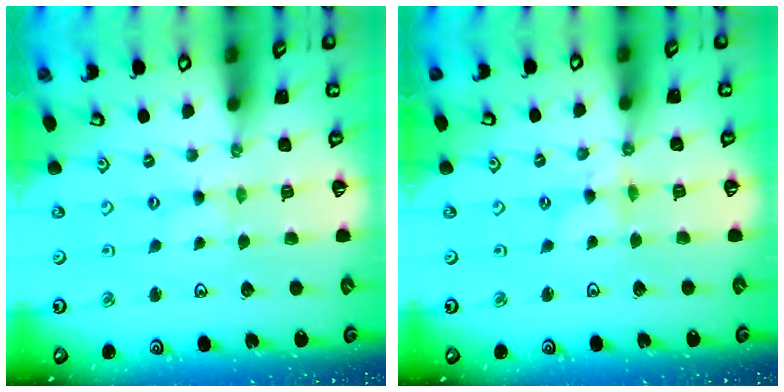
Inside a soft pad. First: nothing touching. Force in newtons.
{"total": 1.1, "press": 1.1, "slide": 0.1}